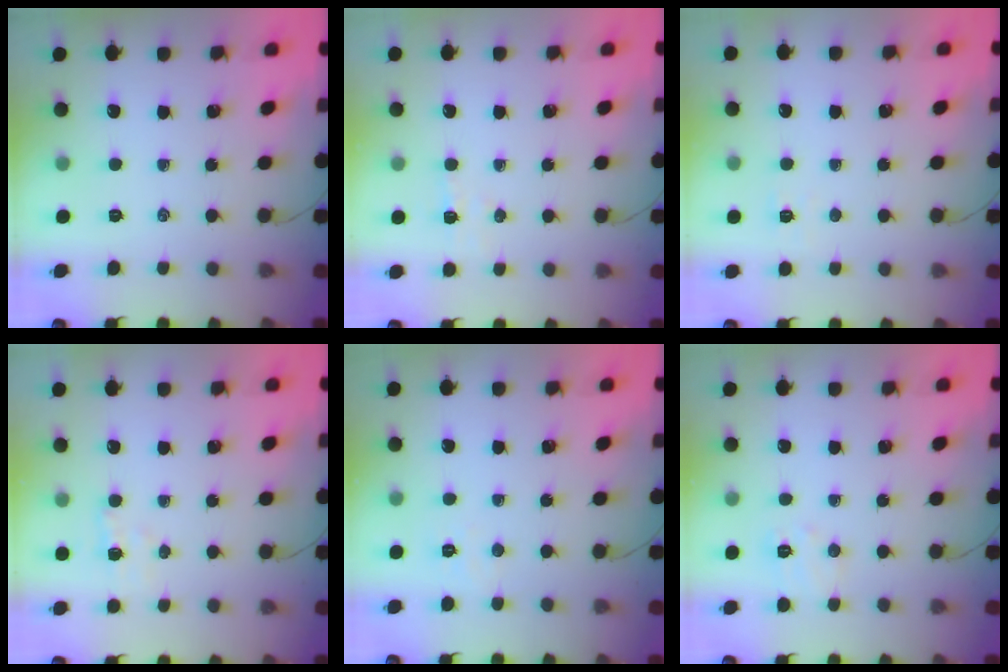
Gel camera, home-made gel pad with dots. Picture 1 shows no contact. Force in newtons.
{"total": 3.5, "press": 3.4, "slide": 1.0}
{"total": 2.8, "press": 2.7, "slide": 0.8}
{"total": 3.2, "press": 3.0, "slide": 1.0}
{"total": 3.1, "press": 3.0, "slide": 0.7}
{"total": 5.1, "press": 4.9, "slide": 1.1}